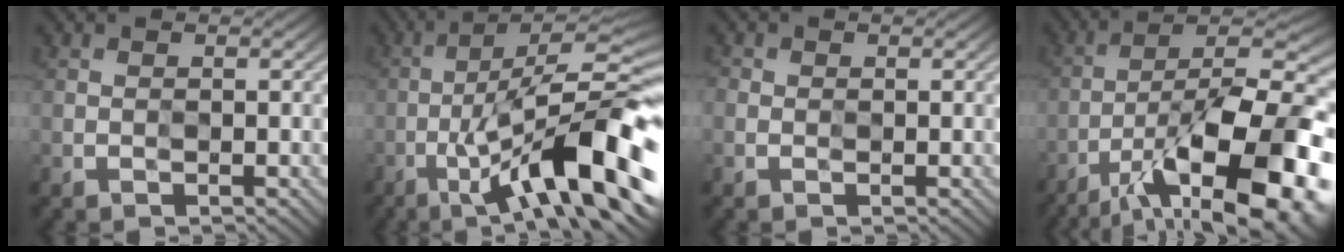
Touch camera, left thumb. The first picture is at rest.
{"total": 15.2, "force": [-6.3, 3.3, 13.5], "torque": [-0.201, 0.010, -0.101]}
{"total": 1.4, "force": [-0.2, 1.3, 0.5], "torque": [-0.012, -0.003, -0.008]}
{"total": 17.0, "force": [-9.2, 6.0, 13.0], "torque": [-0.196, -0.008, -0.154]}